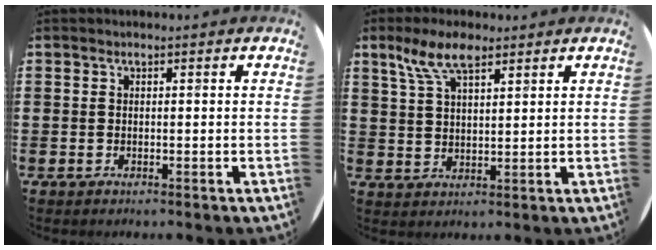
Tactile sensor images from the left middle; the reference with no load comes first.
{"total": 6.5, "force": [4.3, 2.5, 4.2], "torque": [-0.092, 0.006, 0.078]}